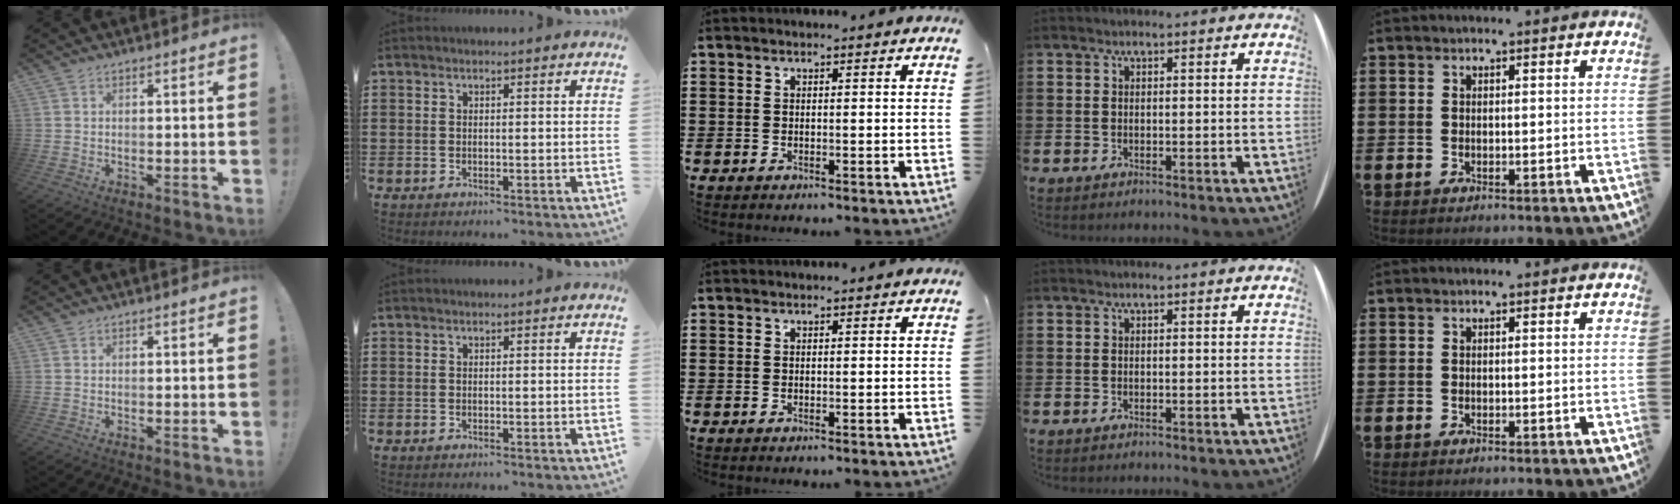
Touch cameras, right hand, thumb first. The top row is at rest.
{}